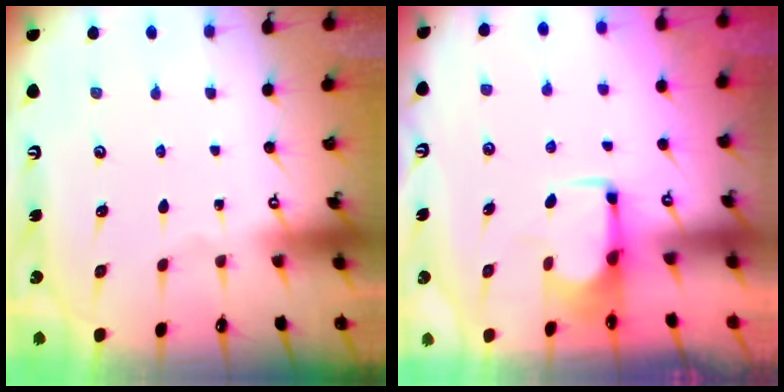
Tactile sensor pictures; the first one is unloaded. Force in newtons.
{"total": 1.6, "press": 1.5, "slide": 0.6}